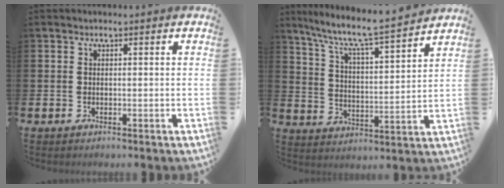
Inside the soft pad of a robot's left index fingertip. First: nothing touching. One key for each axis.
{"total": 8.0, "fx": 7.3, "fy": 0.2, "fz": 3.1, "tx": -0.094, "ty": -0.056, "tz": 0.121}